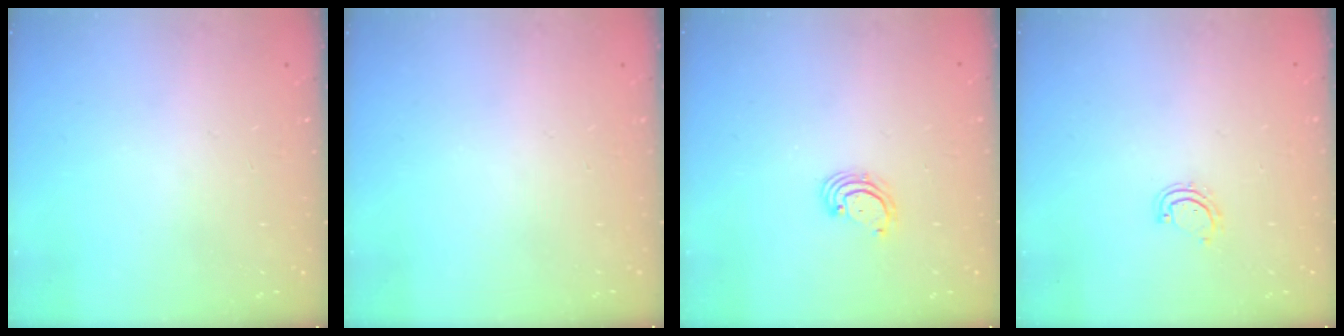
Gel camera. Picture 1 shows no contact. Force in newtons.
{"total": 0.0}
{"total": 2.5, "press": 2.5, "slide": 0.3}
{"total": 4.7, "press": 4.4, "slide": 1.6}